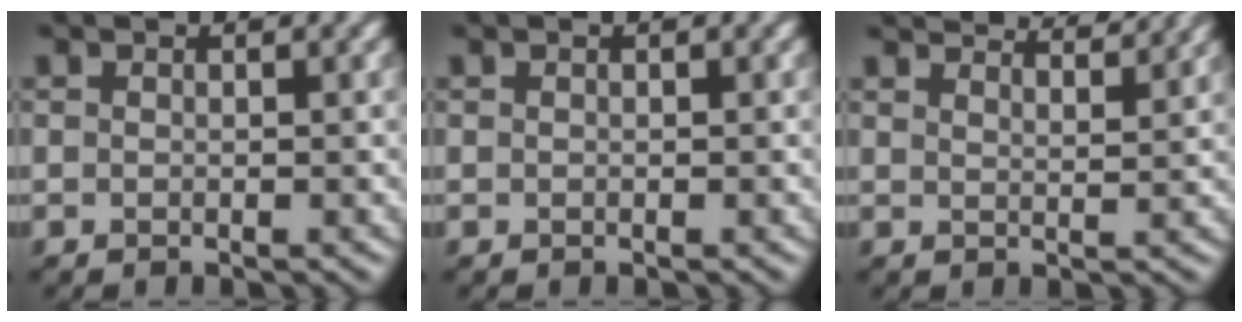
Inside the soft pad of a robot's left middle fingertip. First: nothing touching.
{"total": 0.0}
{"total": 5.8, "force": [5.2, 0.9, 2.3], "torque": [-0.025, 0.023, 0.042]}